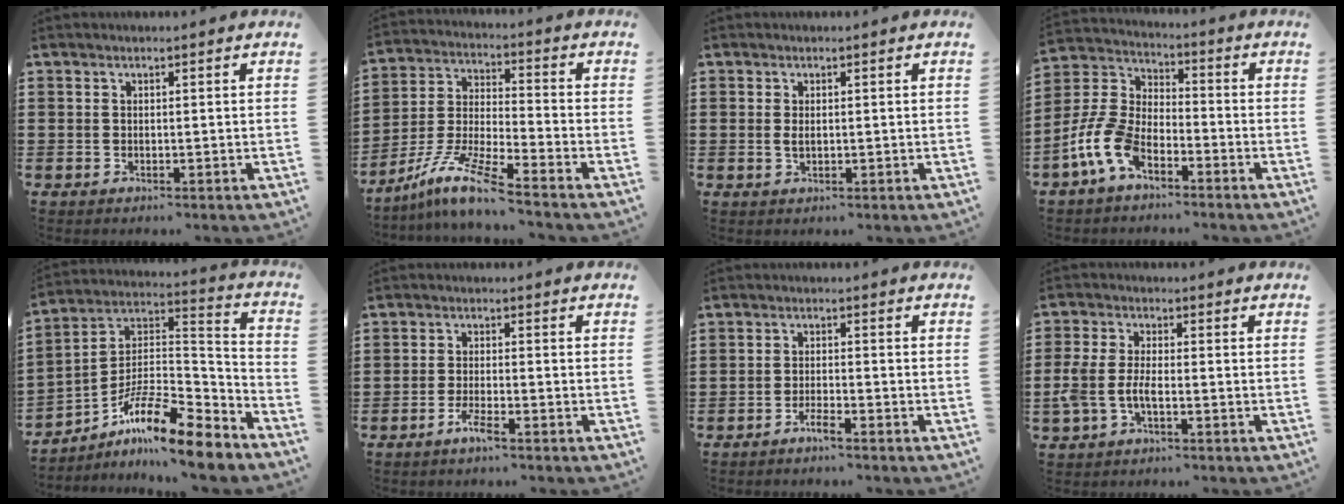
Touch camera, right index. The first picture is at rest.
{"total": 9.9, "force": [-7.9, 0.3, 6.0], "torque": [-0.138, -0.003, -0.163]}
{"total": 1.3, "force": [0.2, 0.5, 1.2], "torque": [-0.027, 0.001, 0.003]}
{"total": 9.2, "force": [-5.3, 4.5, 6.0], "torque": [-0.171, -0.008, -0.114]}
{"total": 12.0, "force": [-8.8, 2.9, 7.7], "torque": [-0.146, 0.011, -0.172]}
{"total": 2.5, "force": [-1.9, 0.4, 1.5], "torque": [-0.034, 0.000, -0.037]}
{"total": 2.0, "force": [-1.7, 0.0, 1.0], "torque": [-0.019, 0.000, -0.032]}
{"total": 4.6, "force": [-1.6, 2.0, 3.8], "torque": [-0.101, -0.006, -0.039]}